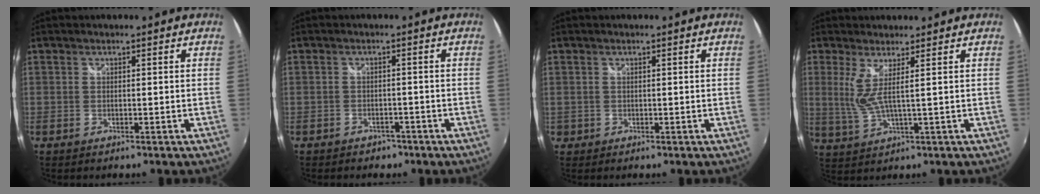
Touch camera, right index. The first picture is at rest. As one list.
[{"total": 3.8, "force": [-2.8, 2.4, 0.9], "torque": [-0.021, -0.004, -0.039]}, {"total": 1.2, "force": [-0.1, 1.2, 0.0], "torque": [0.001, 0.001, 0.000]}, {"total": 4.7, "force": [1.5, -0.2, 4.4], "torque": [-0.096, -0.013, 0.033]}]